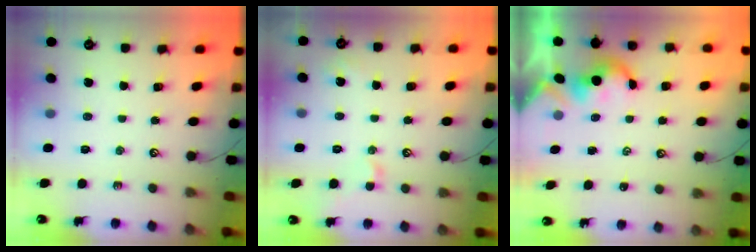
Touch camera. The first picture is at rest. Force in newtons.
{"total": 2.3, "press": 2.3, "slide": 0.6}
{"total": 2.4, "press": 2.4, "slide": 0.3}